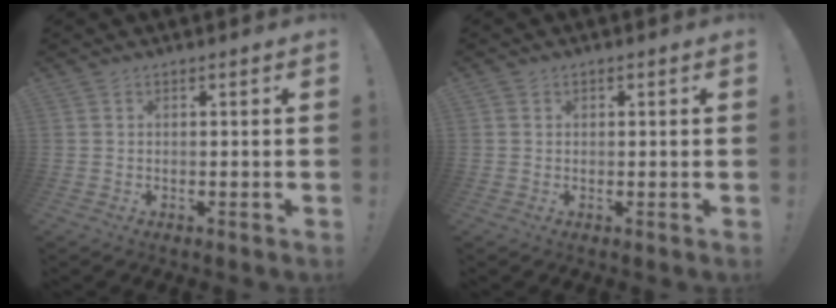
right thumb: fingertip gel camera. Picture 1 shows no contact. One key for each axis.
{"total": 0.8, "fx": 0.1, "fy": 0.8, "fz": 0.1, "tx": 0.005, "ty": 0.000, "tz": 0.001}